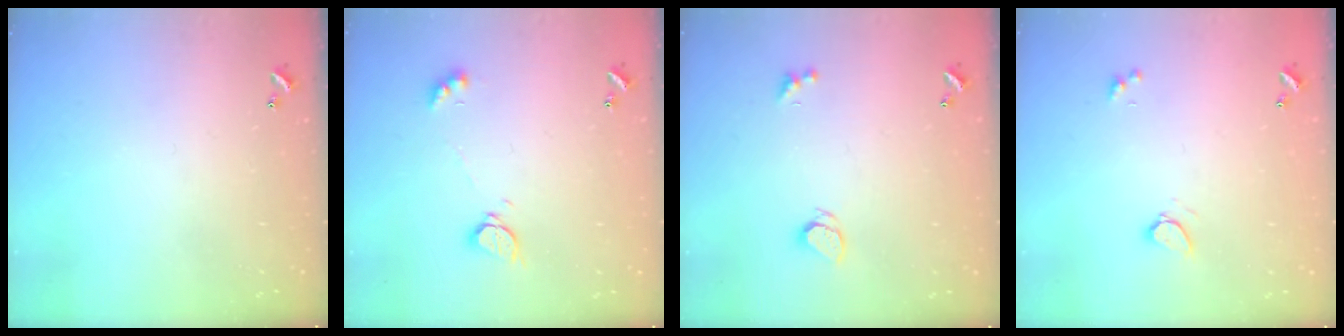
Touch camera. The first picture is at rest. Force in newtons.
{"total": 3.0, "press": 3.0, "slide": 0.3}
{"total": 1.8, "press": 1.7, "slide": 0.3}
{"total": 1.3, "press": 1.3, "slide": 0.2}